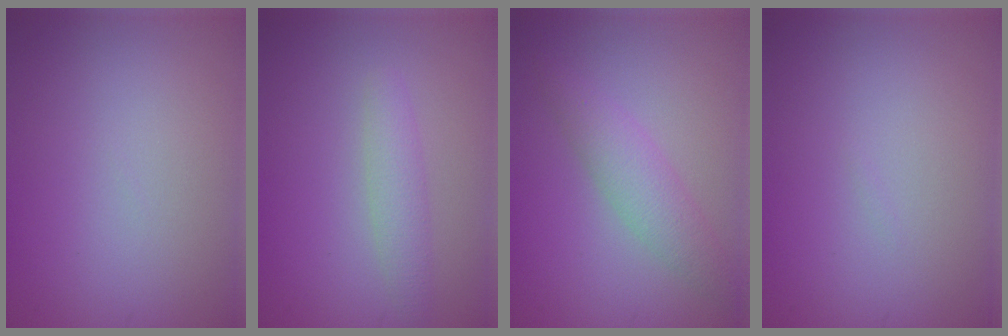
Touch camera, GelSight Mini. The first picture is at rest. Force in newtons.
{"total": 2.1, "press": 2.1, "slide": 0.1}
{"total": 2.9, "press": 2.9, "slide": 0.1}
{"total": 0.0}